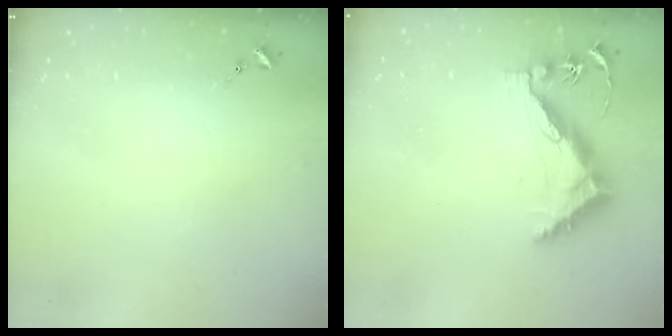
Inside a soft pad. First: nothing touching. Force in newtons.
{"total": 12.8, "press": 12.8, "slide": 0.8}